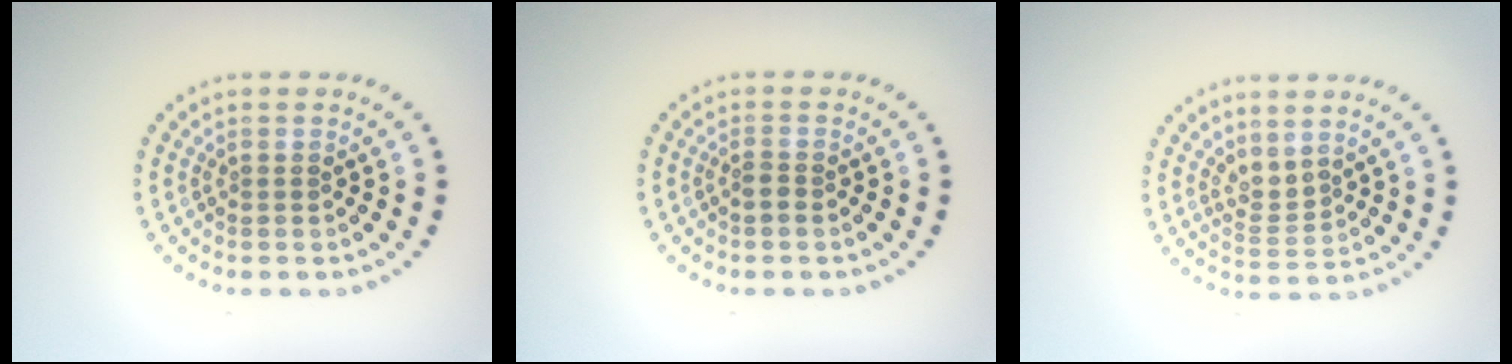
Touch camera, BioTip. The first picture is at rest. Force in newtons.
{"total": 1.0, "press": 0.8, "slide": 0.5}
{"total": 2.0, "press": 1.4, "slide": 1.4}